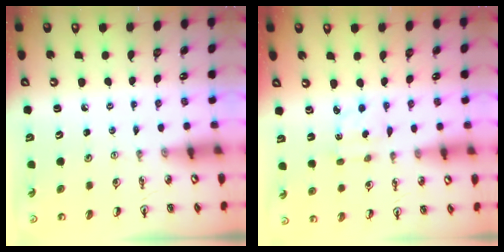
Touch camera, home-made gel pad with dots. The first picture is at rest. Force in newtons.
{"total": 2.4, "press": 2.4, "slide": 0.6}